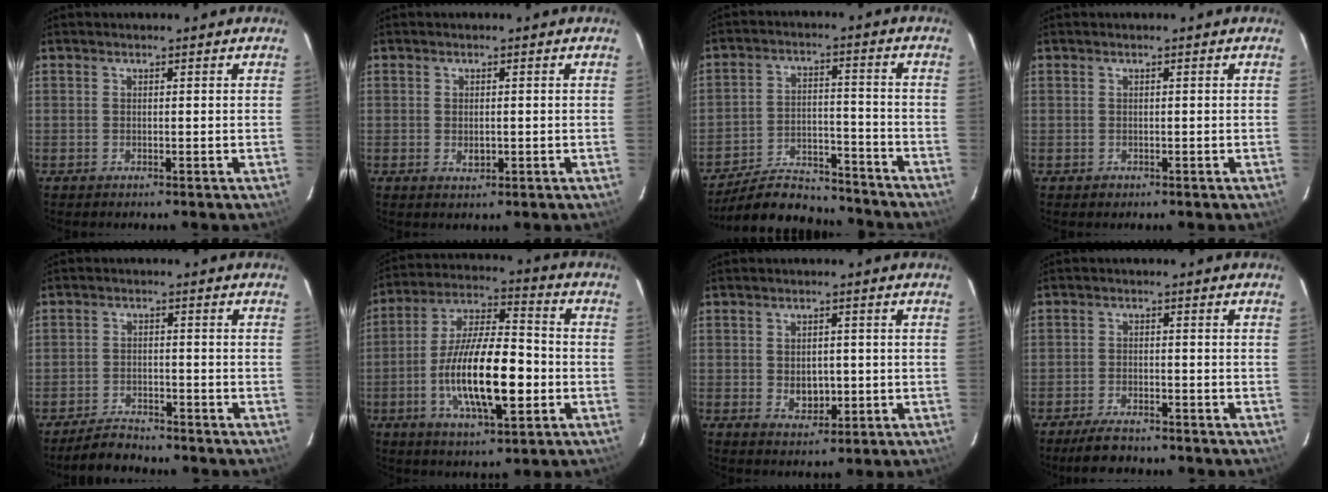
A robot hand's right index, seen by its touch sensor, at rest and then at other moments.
{"total": 2.0, "force": [-0.2, 1.4, 1.5], "torque": [-0.024, 0.000, -0.002]}
{"total": 14.3, "force": [-13.1, 4.6, 3.4], "torque": [-0.084, 0.020, -0.192]}
{"total": 0.9, "force": [-0.3, 0.9, 0.0], "torque": [0.003, 0.001, 0.000]}
{"total": 4.7, "force": [-4.3, 1.8, 0.7], "torque": [-0.032, 0.008, -0.070]}
{"total": 17.6, "force": [-4.2, 5.8, 16.1], "torque": [-0.301, 0.000, -0.075]}
{"total": 4.8, "force": [-0.5, 3.6, 3.1], "torque": [-0.052, -0.002, 0.001]}
{"total": 5.5, "force": [-4.8, 1.7, 2.2], "torque": [-0.060, -0.002, -0.080]}